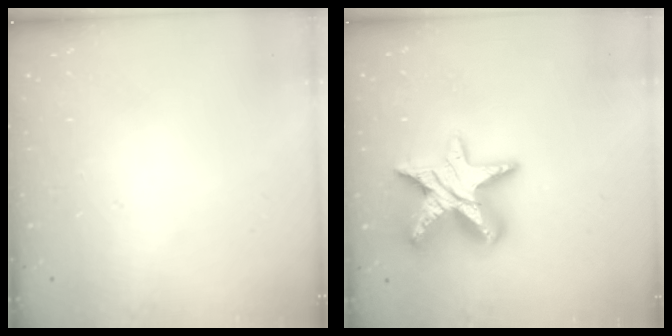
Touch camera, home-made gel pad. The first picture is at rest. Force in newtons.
{"total": 15.6, "press": 15.6, "slide": 0.9}